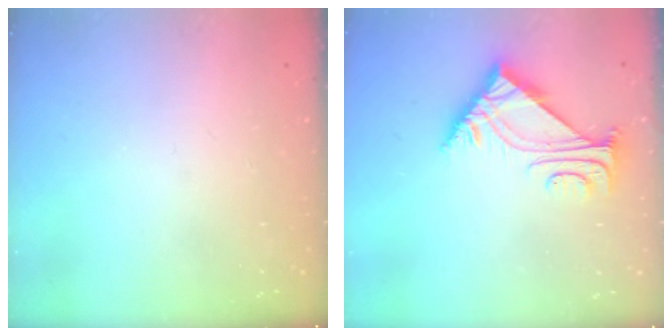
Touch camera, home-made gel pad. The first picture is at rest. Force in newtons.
{"total": 5.7, "press": 5.7, "slide": 0.6}